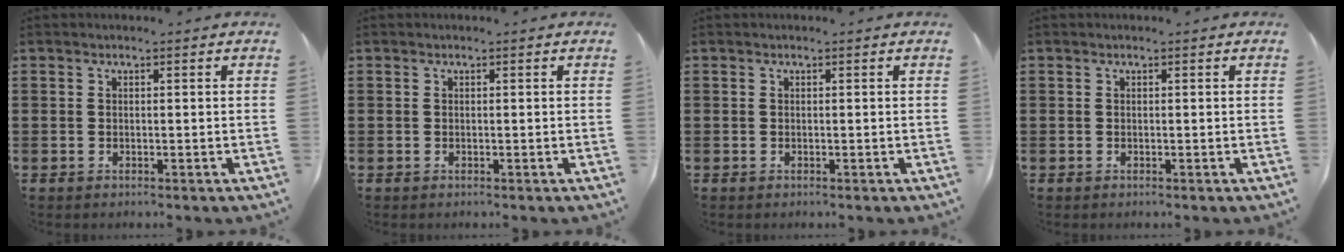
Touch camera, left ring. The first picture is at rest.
{"total": 0.0}
{"total": 0.0}
{"total": 0.0}